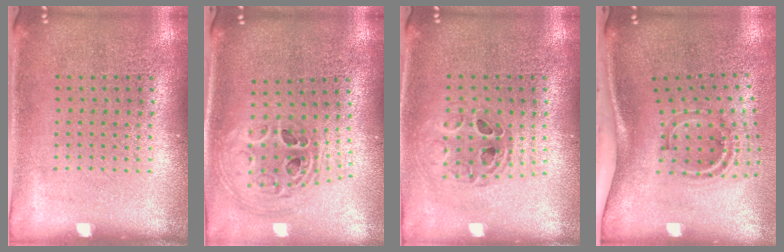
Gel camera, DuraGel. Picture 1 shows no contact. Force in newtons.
{"total": 1.3, "press": 1.2, "slide": 0.6}
{"total": 0.8, "press": 0.7, "slide": 0.2}
{"total": 1.9, "press": 1.2, "slide": 1.5}